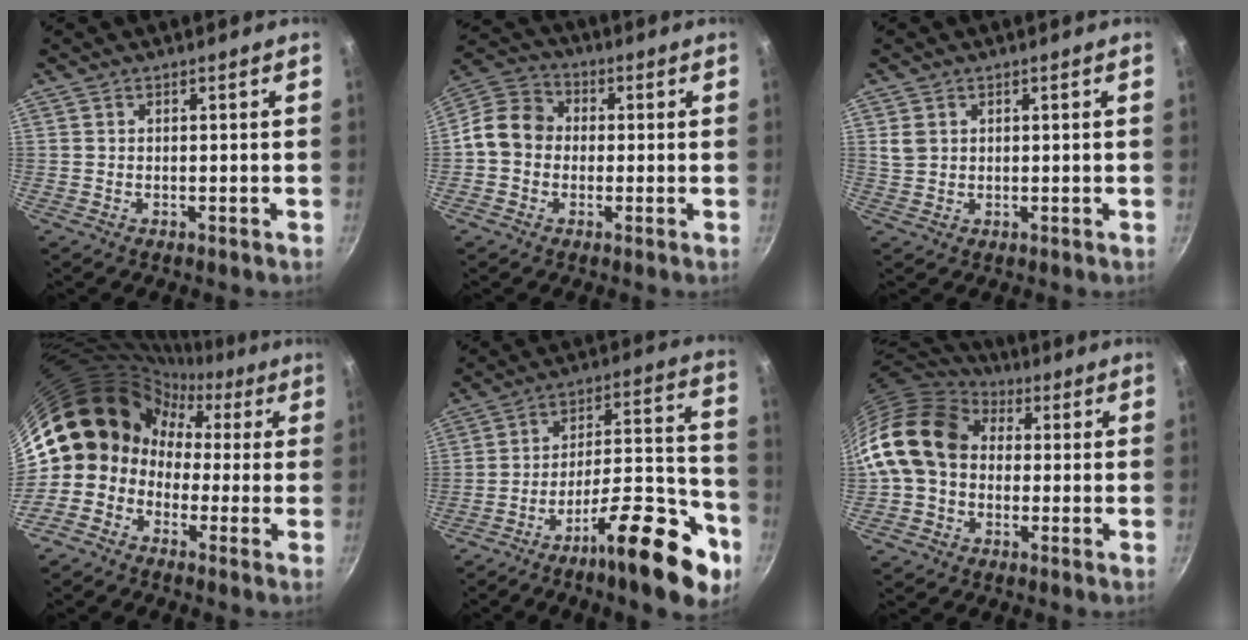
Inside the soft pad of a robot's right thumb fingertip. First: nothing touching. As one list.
[{"total": 9.5, "force": [-0.6, 8.1, 4.8], "torque": [-0.058, 0.025, -0.036]}, {"total": 3.0, "force": [1.0, 2.3, 1.5], "torque": [-0.022, 0.001, 0.024]}, {"total": 14.0, "force": [-0.1, 13.0, 5.1], "torque": [-0.059, 0.049, -0.031]}, {"total": 22.1, "force": [-12.1, 6.7, 17.2], "torque": [-0.205, 0.081, -0.194]}, {"total": 16.9, "force": [1.8, 13.1, 10.4], "torque": [-0.179, 0.033, 0.017]}]